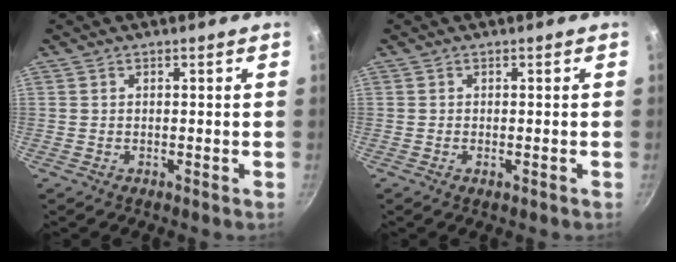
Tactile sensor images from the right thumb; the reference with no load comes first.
{"total": 0.8, "force": [-0.3, 0.3, 0.7], "torque": [-0.014, -0.001, -0.005]}